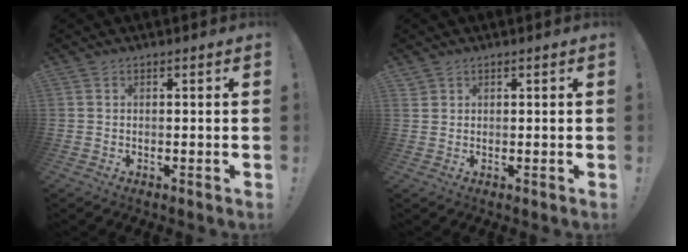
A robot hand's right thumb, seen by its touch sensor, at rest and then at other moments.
{"total": 1.2, "force": [0.9, 0.8, 0.2], "torque": [0.000, -0.005, 0.017]}